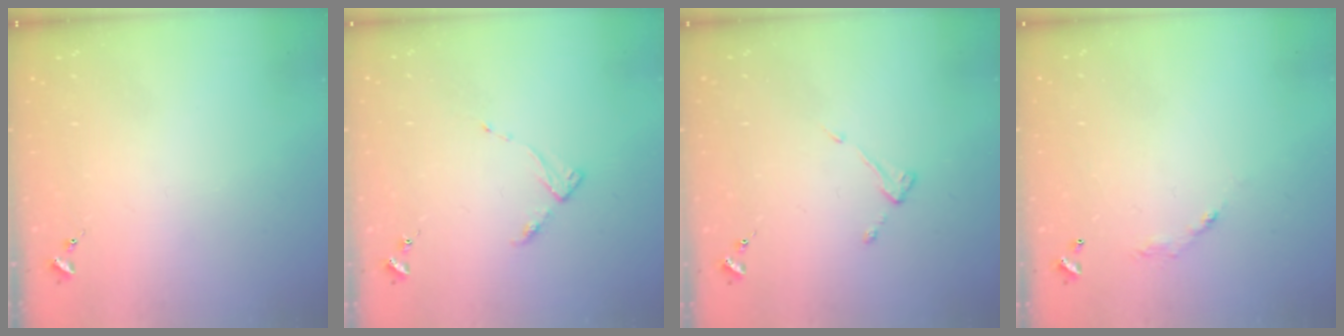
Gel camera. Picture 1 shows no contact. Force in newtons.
{"total": 5.0, "press": 4.9, "slide": 0.6}
{"total": 3.8, "press": 3.8, "slide": 0.3}
{"total": 5.7, "press": 5.7, "slide": 0.4}